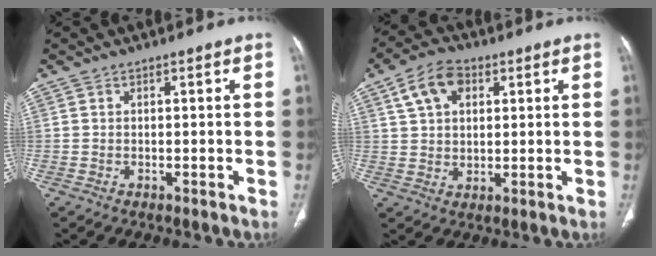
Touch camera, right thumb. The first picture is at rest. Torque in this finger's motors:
{"motor_torque": [-0.85, 0.57, -0.19, -0.11, 0.16]}